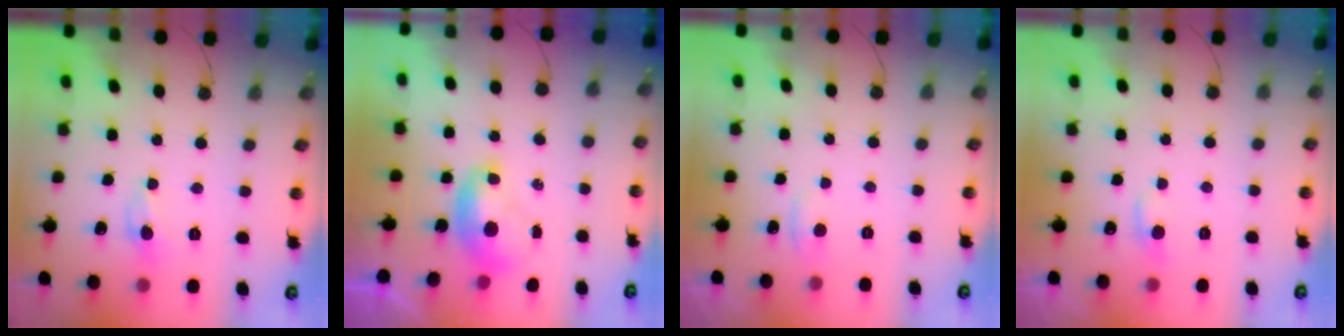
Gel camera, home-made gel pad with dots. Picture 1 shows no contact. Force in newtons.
{"total": 1.4, "press": 1.4, "slide": 0.2}
{"total": 1.1, "press": 0.5, "slide": 0.9}
{"total": 1.2, "press": 1.0, "slide": 0.6}